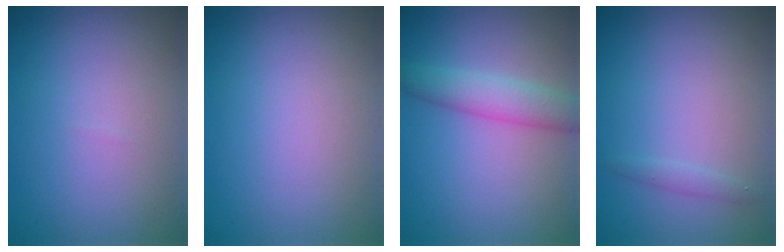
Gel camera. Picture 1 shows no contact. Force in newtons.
{"total": 0.0}
{"total": 3.4, "press": 3.4, "slide": 0.0}
{"total": 0.8, "press": 0.8, "slide": 0.1}